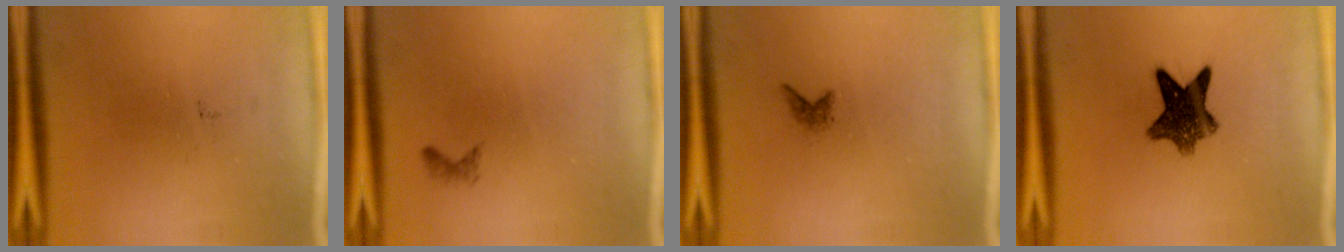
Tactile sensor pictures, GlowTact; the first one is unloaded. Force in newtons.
{"total": 0.6}
{"total": 0.8}
{"total": 8.8}